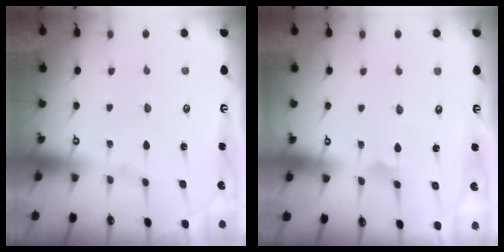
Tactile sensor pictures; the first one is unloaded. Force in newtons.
{"total": 2.7, "press": 2.7, "slide": 0.1}